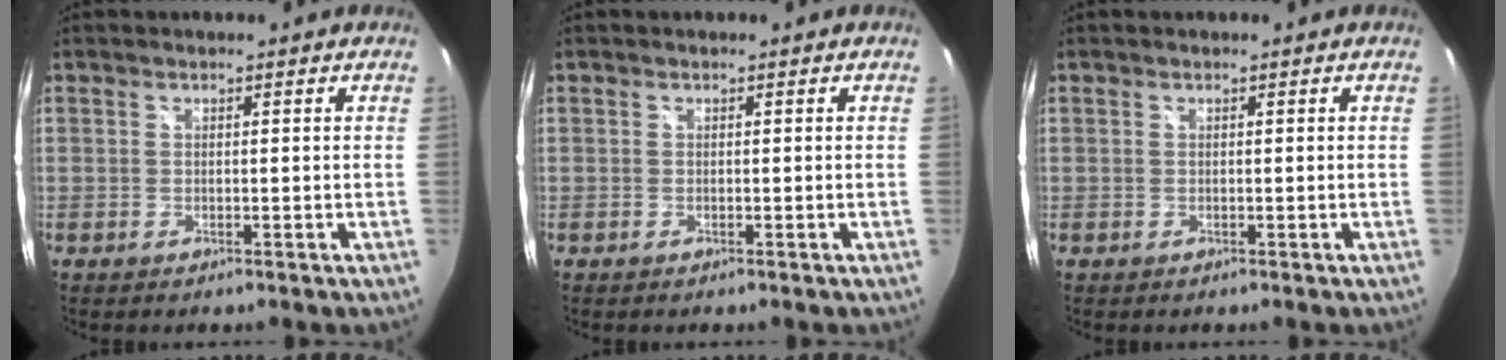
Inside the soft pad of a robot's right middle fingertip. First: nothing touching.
{"total": 0.0}
{"total": 0.0}